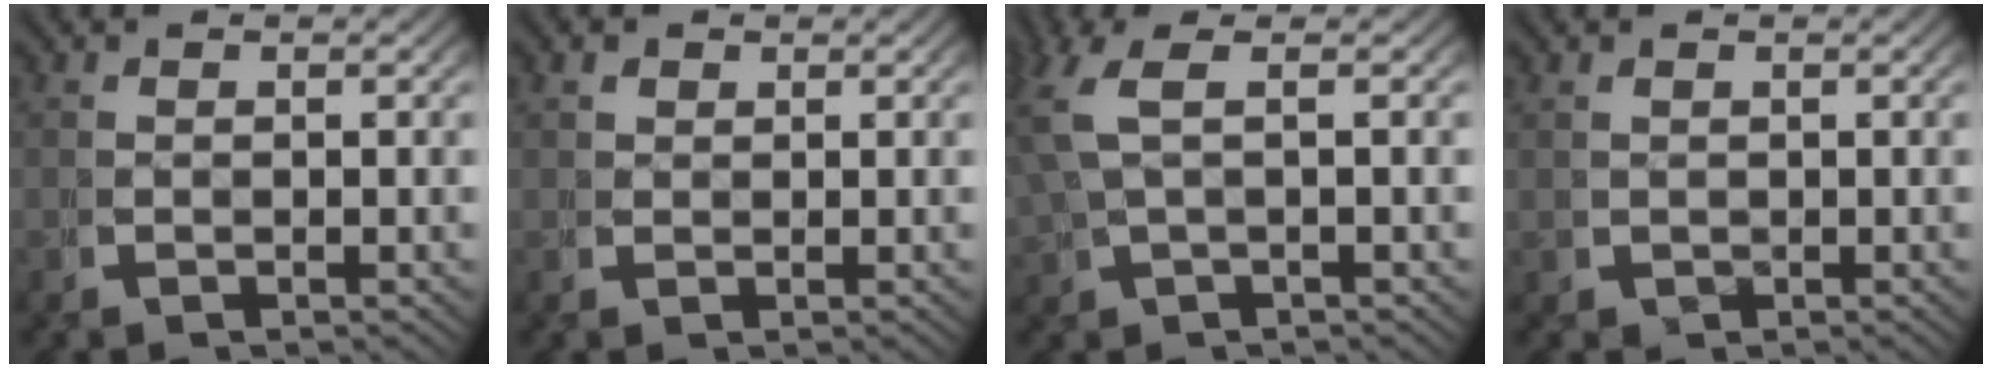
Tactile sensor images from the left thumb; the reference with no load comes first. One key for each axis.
{"total": 1.4, "fx": 1.2, "fy": 0.7, "fz": 0.4, "tx": -0.002, "ty": -0.002, "tz": 0.025}
{"total": 3.7, "fx": 1.1, "fy": 1.1, "fz": 3.3, "tx": -0.079, "ty": 0.006, "tz": 0.029}
{"total": 1.0, "fx": 0.3, "fy": 0.9, "fz": 0.2, "tx": -0.004, "ty": -0.008, "tz": 0.016}